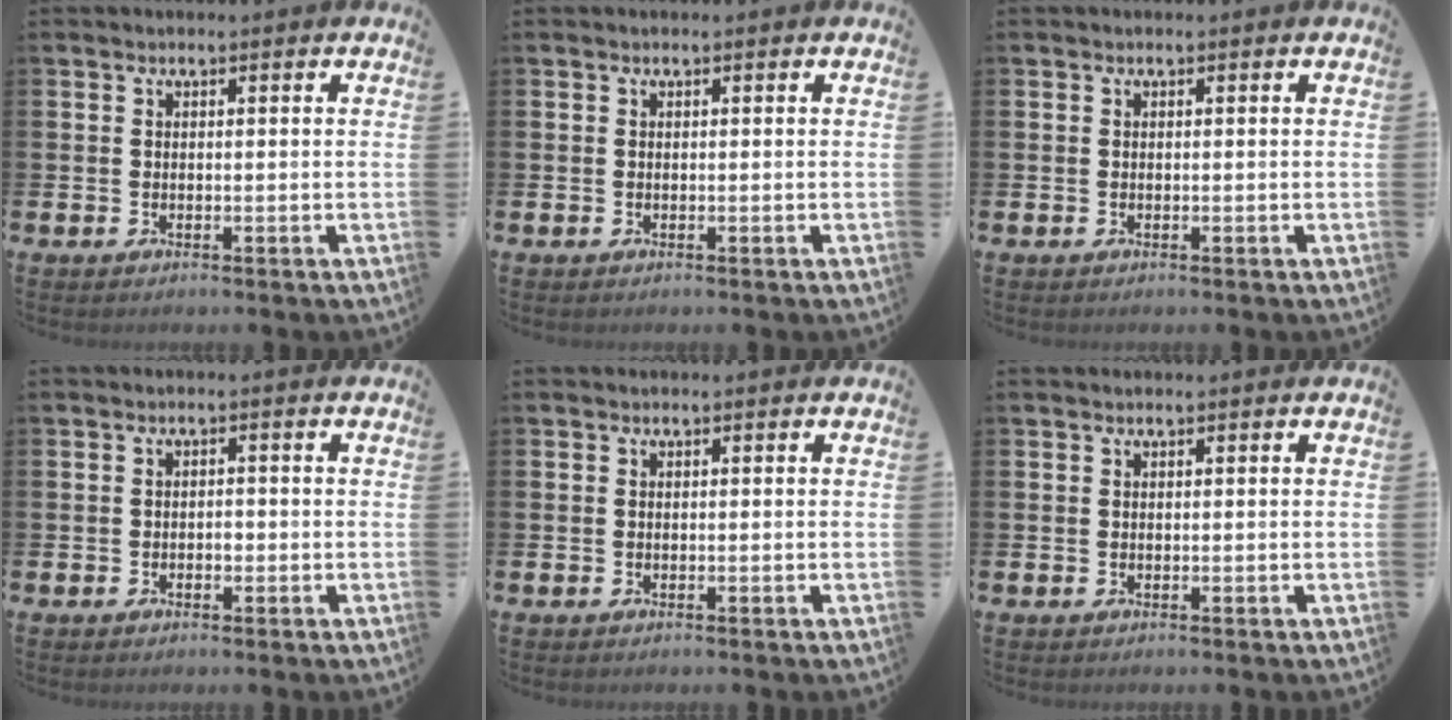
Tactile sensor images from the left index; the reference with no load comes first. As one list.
[{"total": 0.0}, {"total": 0.0}, {"total": 1.0, "force": [-0.4, 0.7, 0.6], "torque": [-0.012, 0.002, -0.008]}, {"total": 0.0}, {"total": 0.0}]